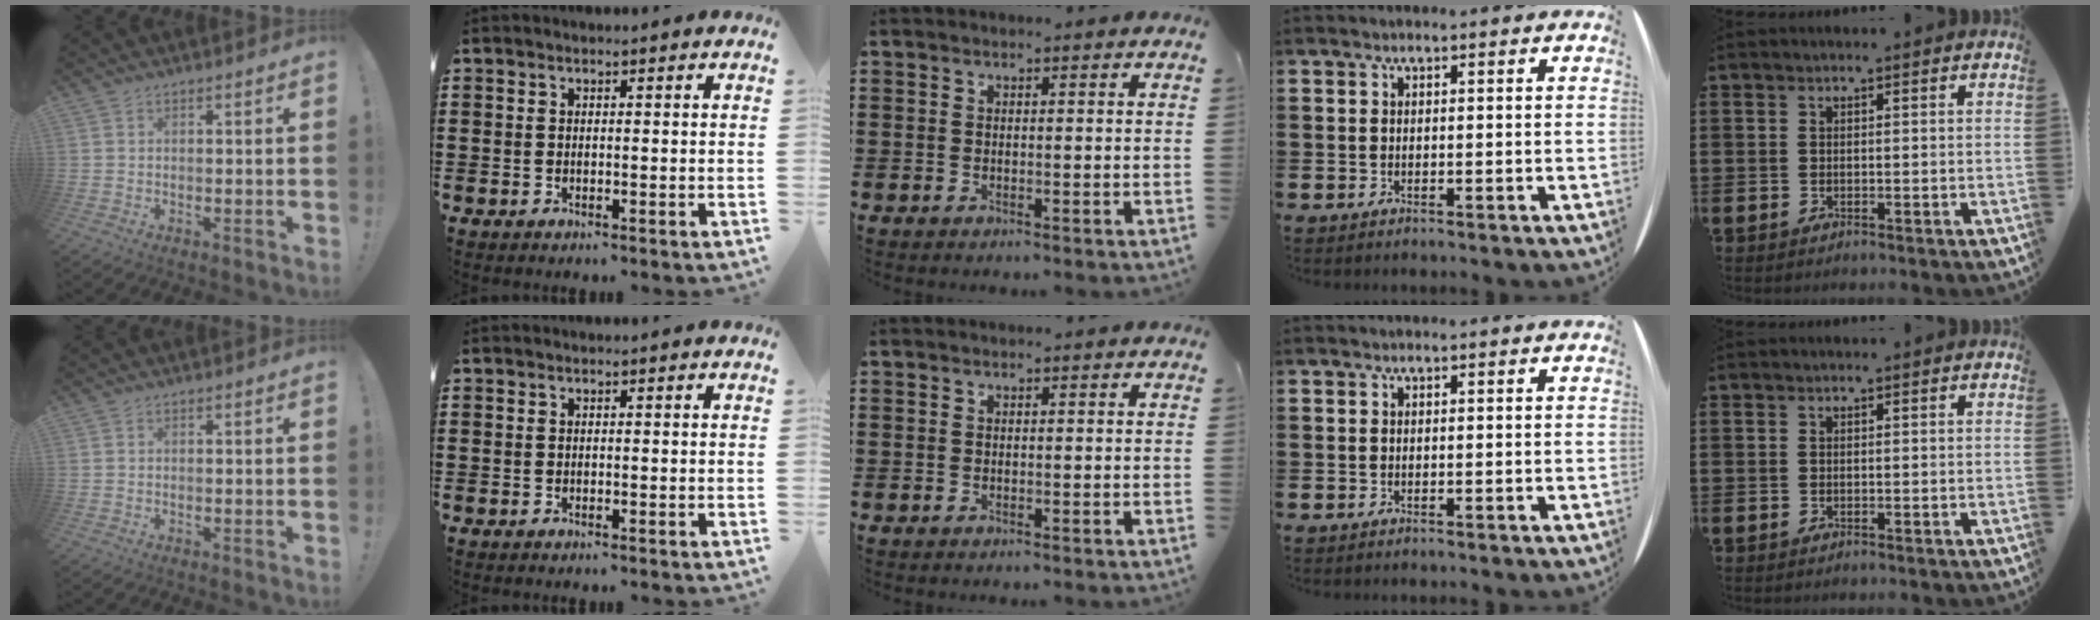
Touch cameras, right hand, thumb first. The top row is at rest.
{}